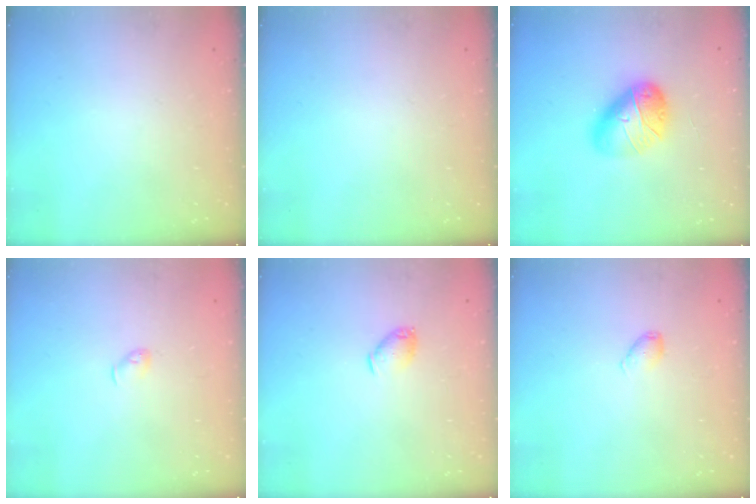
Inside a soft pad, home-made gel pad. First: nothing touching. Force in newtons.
{"total": 0.0}
{"total": 13.5, "press": 13.5, "slide": 0.7}
{"total": 3.6, "press": 3.5, "slide": 0.8}
{"total": 5.8, "press": 5.7, "slide": 0.7}
{"total": 4.4, "press": 4.4, "slide": 0.7}